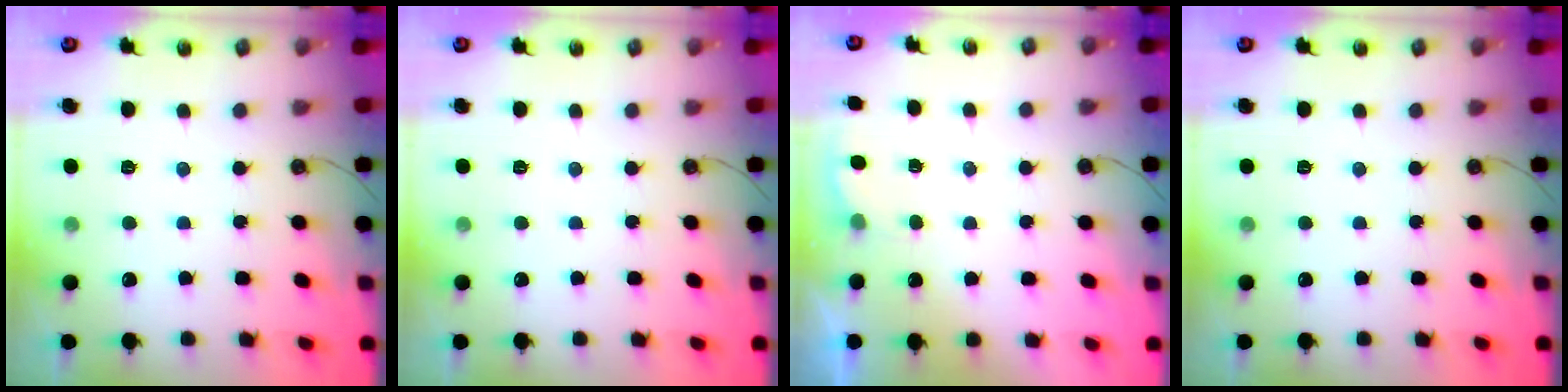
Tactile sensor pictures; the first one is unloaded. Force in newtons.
{"total": 0.0}
{"total": 1.8, "press": 1.7, "slide": 0.8}
{"total": 0.0}